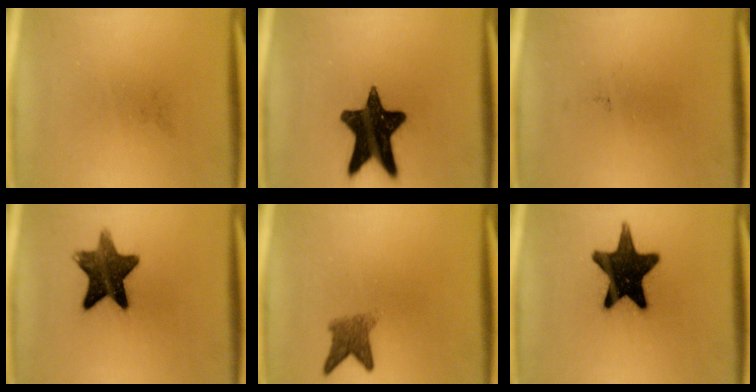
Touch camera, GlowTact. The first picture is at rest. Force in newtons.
{"total": 15.9}
{"total": 0.0}
{"total": 11.9}
{"total": 3.5}
{"total": 18.2}